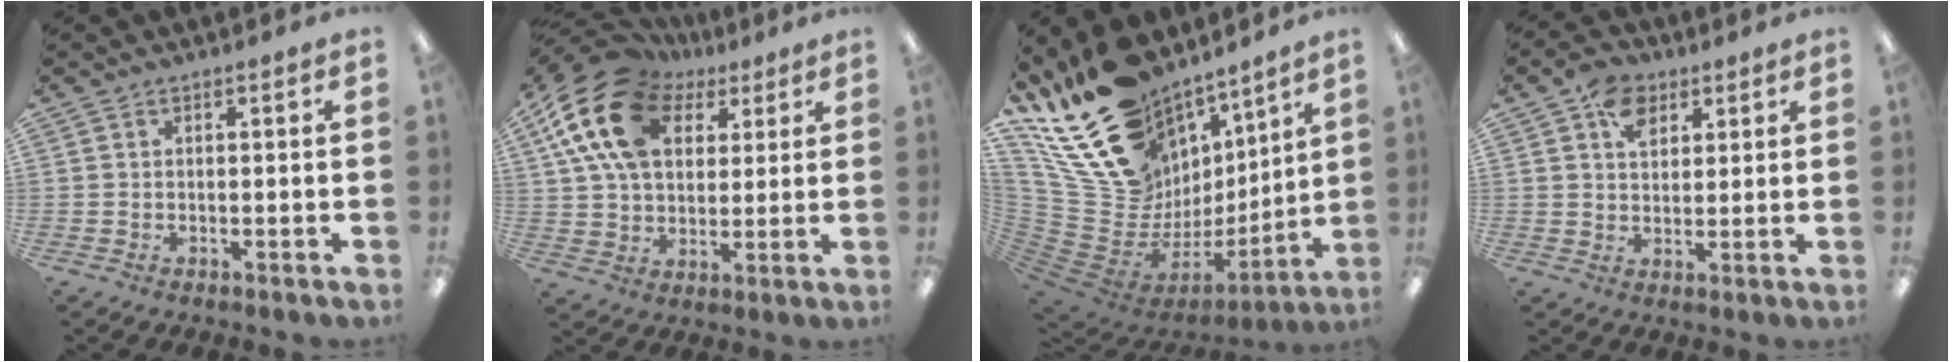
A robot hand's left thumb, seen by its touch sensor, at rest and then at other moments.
{"total": 21.2, "force": [9.3, 13.9, 13.0], "torque": [-0.267, -0.024, 0.164]}
{"total": 24.6, "force": [15.2, 15.1, 12.1], "torque": [-0.224, -0.130, 0.320]}
{"total": 7.7, "force": [4.0, 5.4, 3.7], "torque": [-0.055, -0.005, 0.072]}